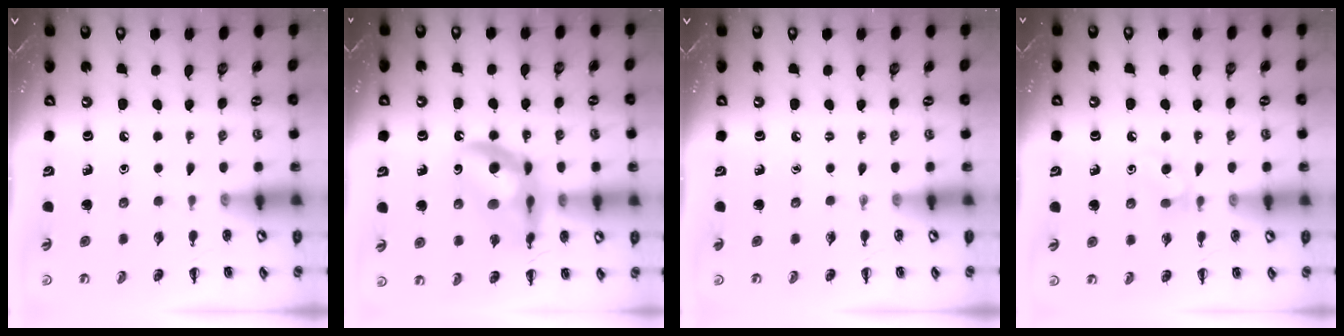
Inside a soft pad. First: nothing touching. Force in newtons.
{"total": 16.0, "press": 15.5, "slide": 3.9}
{"total": 0.0}
{"total": 5.1, "press": 4.8, "slide": 1.7}